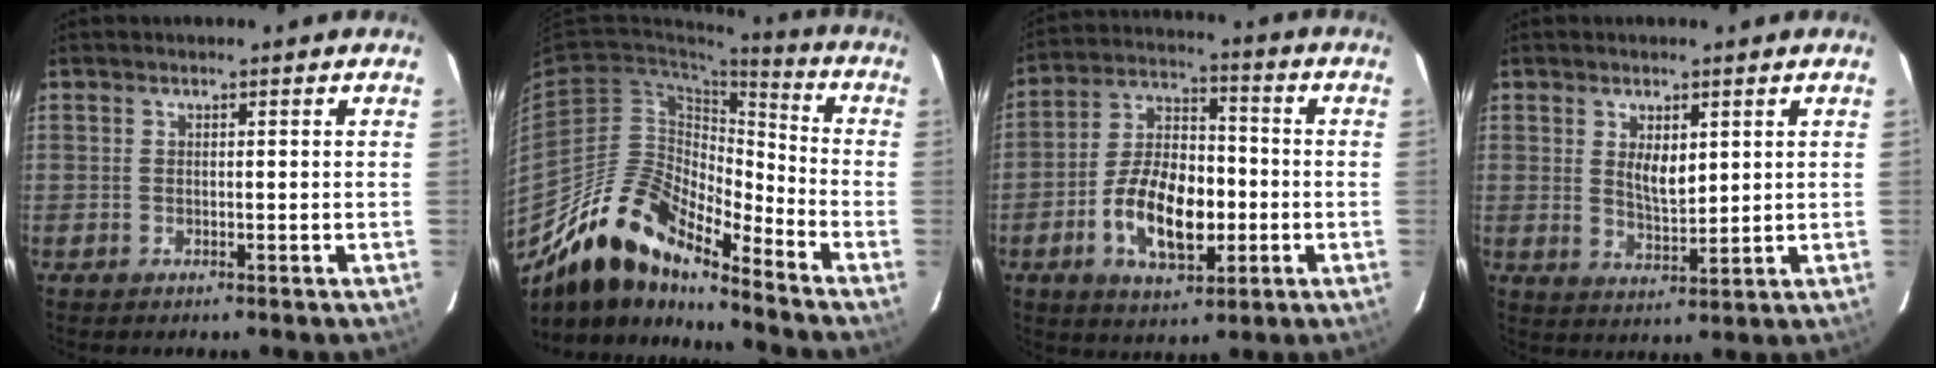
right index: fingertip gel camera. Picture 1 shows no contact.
{"total": 17.4, "force": [-14.4, 5.0, 8.4], "torque": [-0.146, -0.003, -0.276]}
{"total": 14.4, "force": [-4.0, 7.6, 11.5], "torque": [-0.223, 0.014, -0.062]}
{"total": 5.3, "force": [1.6, 2.5, 4.3], "torque": [-0.070, -0.004, 0.034]}